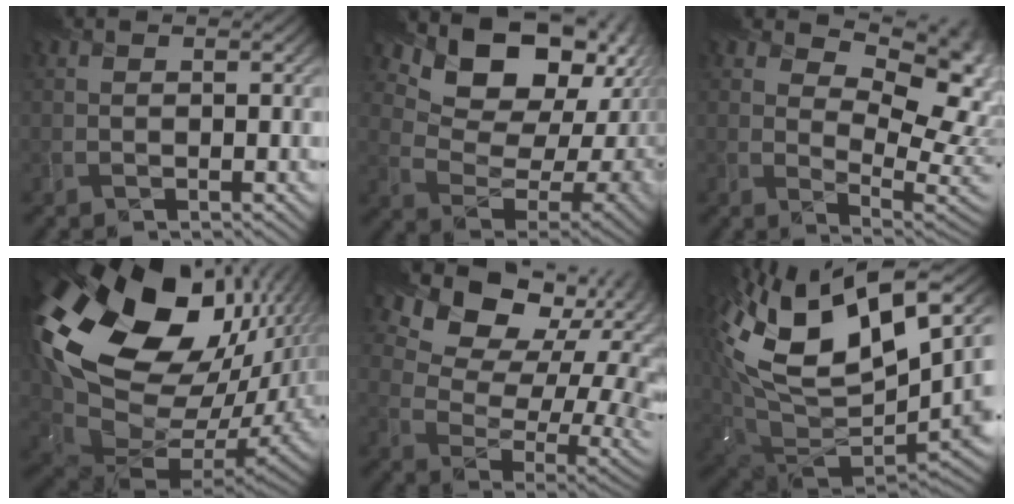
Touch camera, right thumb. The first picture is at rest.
{"total": 13.5, "force": [7.2, 8.1, 8.1], "torque": [-0.150, -0.002, 0.130]}
{"total": 11.2, "force": [4.0, 6.0, 8.6], "torque": [-0.108, -0.014, 0.072]}
{"total": 21.3, "force": [5.4, 13.9, 15.2], "torque": [-0.346, -0.042, 0.137]}
{"total": 16.3, "force": [9.0, 9.9, 9.2], "torque": [-0.191, 0.044, 0.149]}
{"total": 17.9, "force": [5.9, 8.8, 14.4], "torque": [-0.294, -0.004, 0.125]}